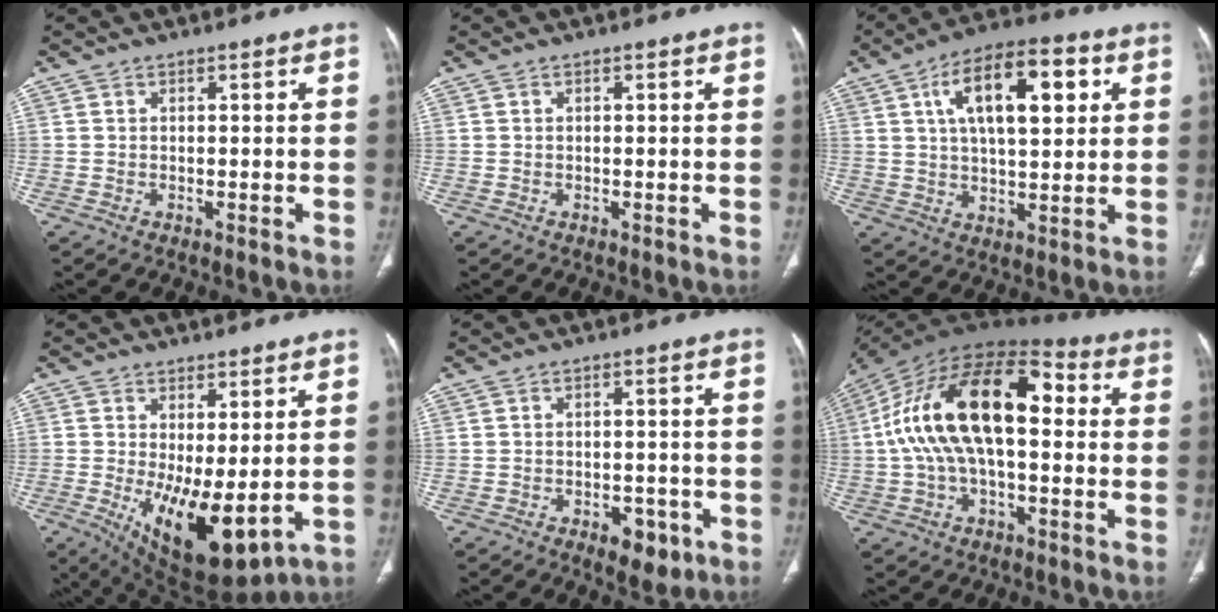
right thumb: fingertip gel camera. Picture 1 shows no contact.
{"total": 0.0}
{"total": 16.1, "force": [5.3, 7.2, 13.4], "torque": [-0.197, 0.005, 0.081]}
{"total": 13.3, "force": [-1.3, 5.4, 12.0], "torque": [-0.192, -0.028, 0.002]}
{"total": 5.8, "force": [-2.7, 3.3, 4.0], "torque": [-0.035, 0.010, -0.029]}
{"total": 22.4, "force": [2.0, 11.4, 19.2], "torque": [-0.343, 0.049, 0.022]}